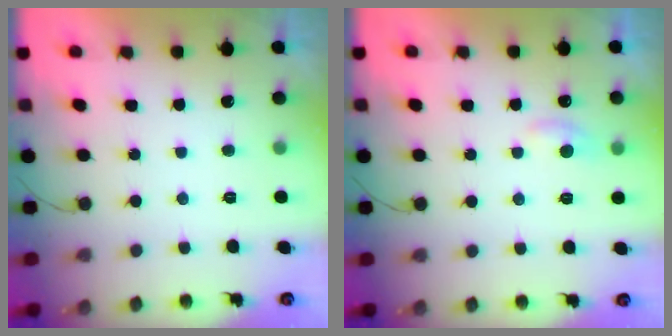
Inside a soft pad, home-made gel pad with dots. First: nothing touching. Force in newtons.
{"total": 5.4, "press": 5.4, "slide": 0.6}